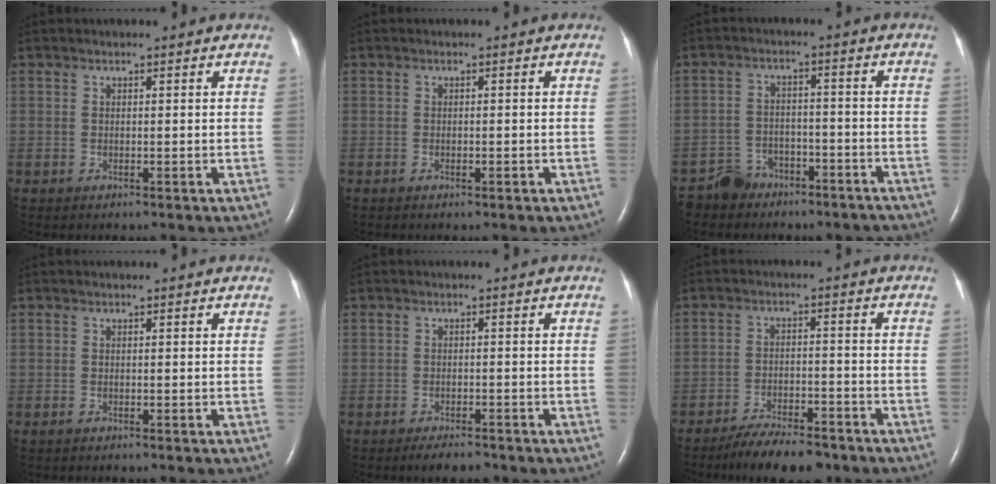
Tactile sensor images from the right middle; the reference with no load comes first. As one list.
[{"total": 0.8, "force": [-0.4, 0.1, 0.7], "torque": [-0.017, -0.001, -0.002]}, {"total": 7.4, "force": [-5.8, 4.6, 0.6], "torque": [-0.008, 0.018, -0.086]}, {"total": 0.6, "force": [-0.5, 0.1, 0.3], "torque": [-0.011, -0.002, -0.008]}, {"total": 3.2, "force": [-2.6, 0.8, 1.7], "torque": [-0.027, -0.005, -0.038]}, {"total": 9.4, "force": [-7.9, 2.3, 4.5], "torque": [-0.068, -0.013, -0.128]}]